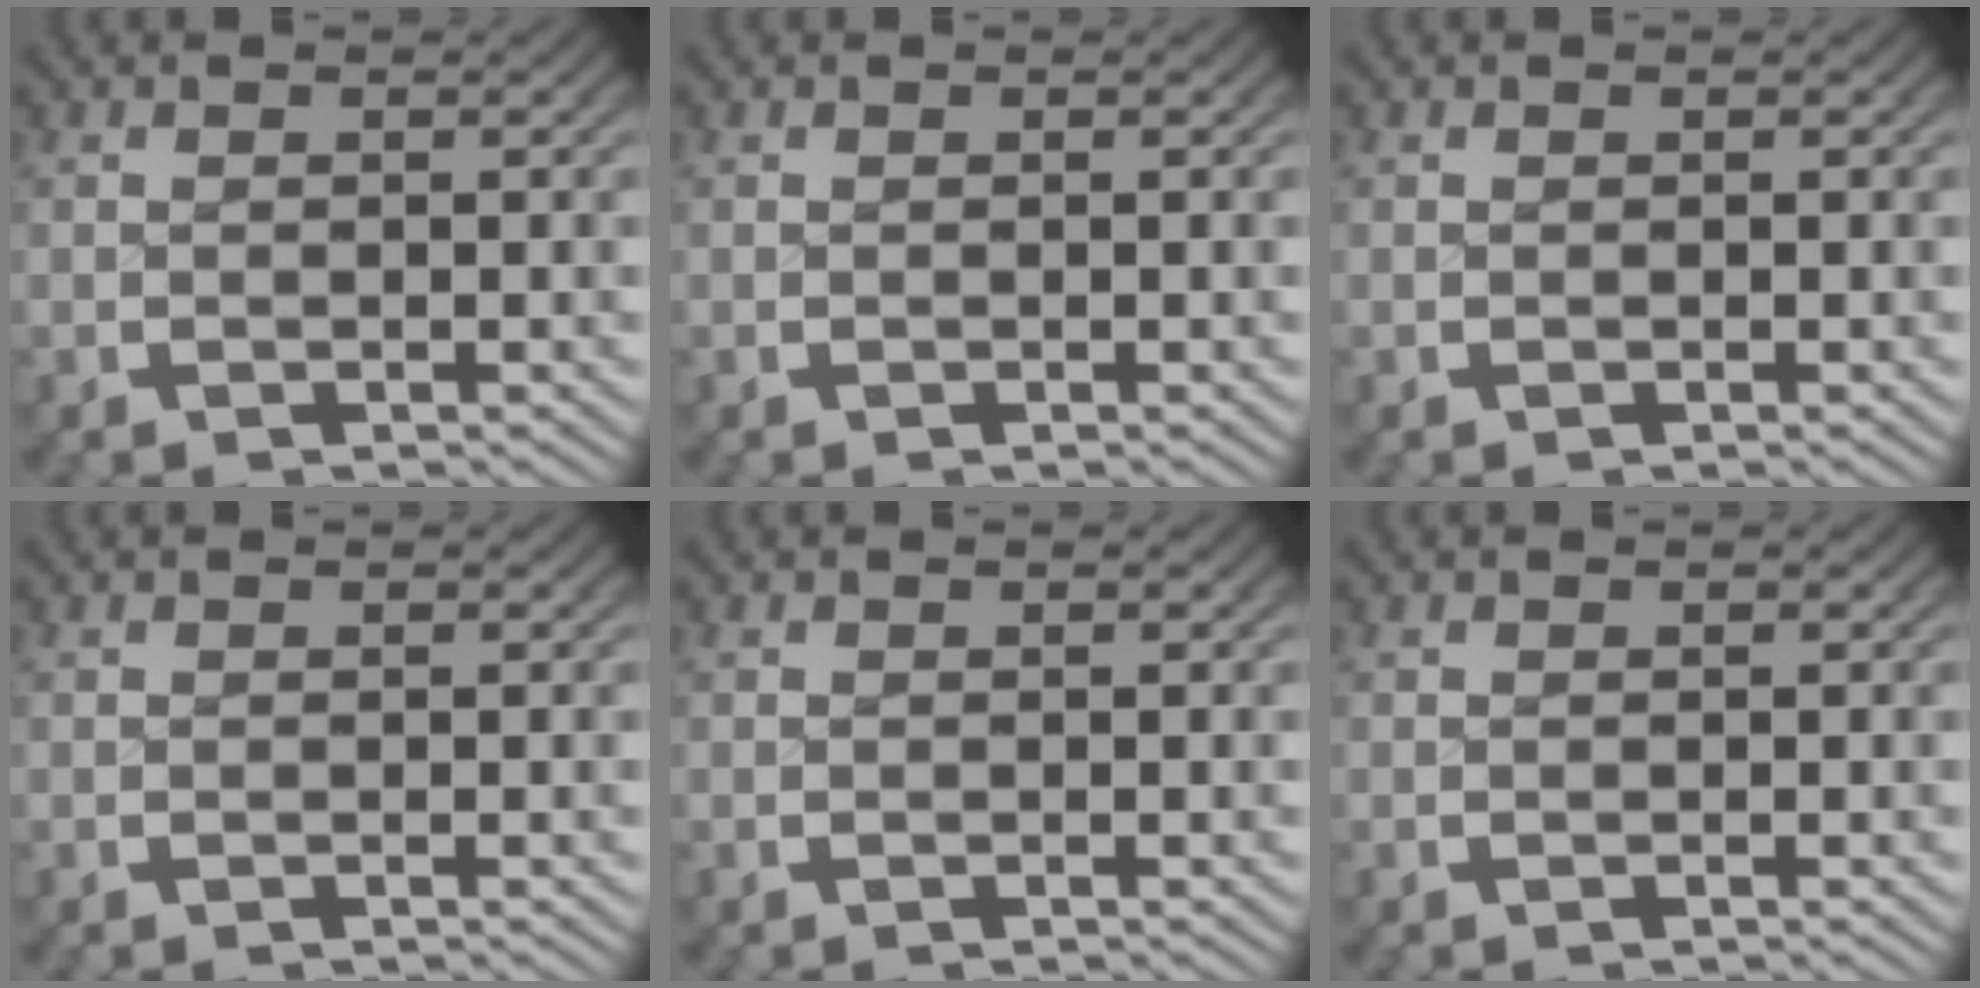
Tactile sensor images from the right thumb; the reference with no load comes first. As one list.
[{"total": 0.0}, {"total": 0.0}, {"total": 0.0}, {"total": 0.0}, {"total": 0.0}]